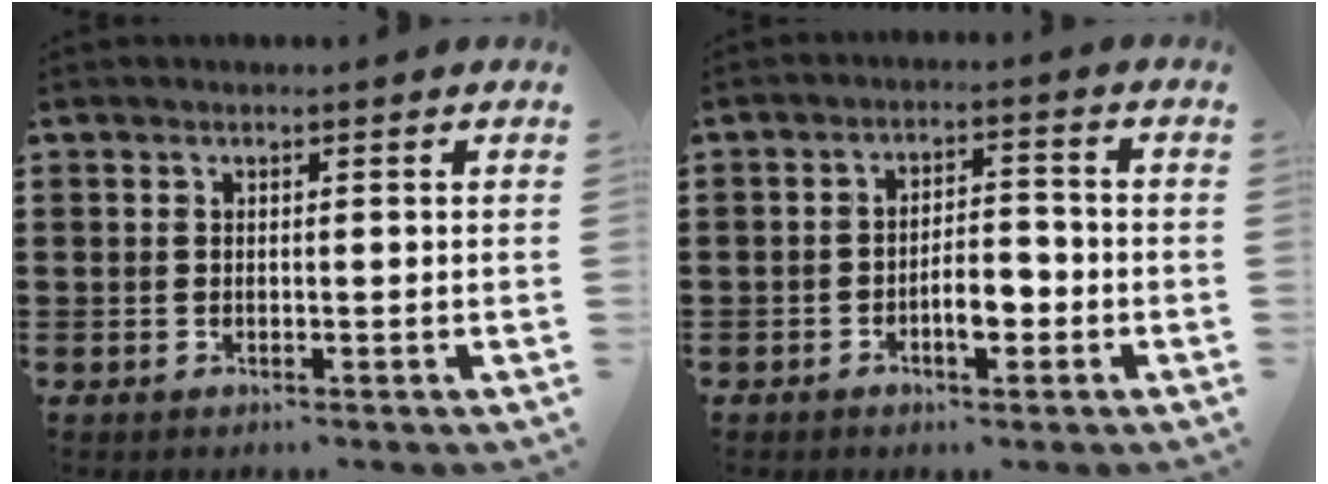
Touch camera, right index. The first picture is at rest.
{"total": 4.8, "force": [-1.9, 2.0, 3.9], "torque": [-0.073, 0.006, -0.038]}